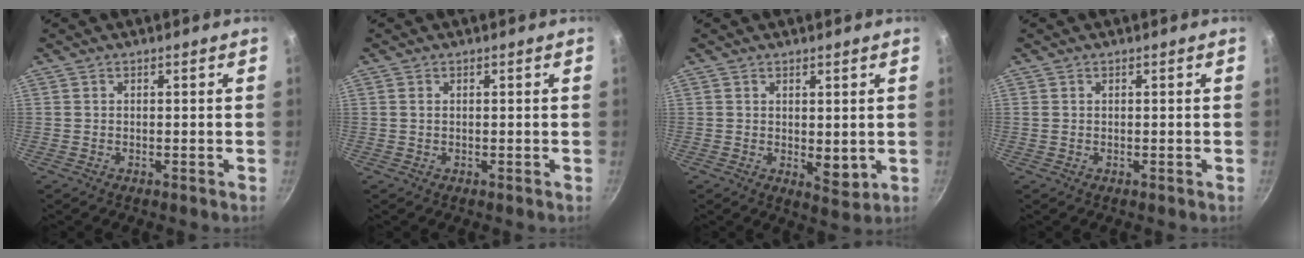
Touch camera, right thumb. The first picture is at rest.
{"total": 0.6, "force": [0.1, 0.4, 0.5], "torque": [-0.008, 0.001, 0.001]}
{"total": 4.0, "force": [0.6, 2.0, 3.4], "torque": [-0.045, -0.018, 0.012]}
{"total": 0.0}